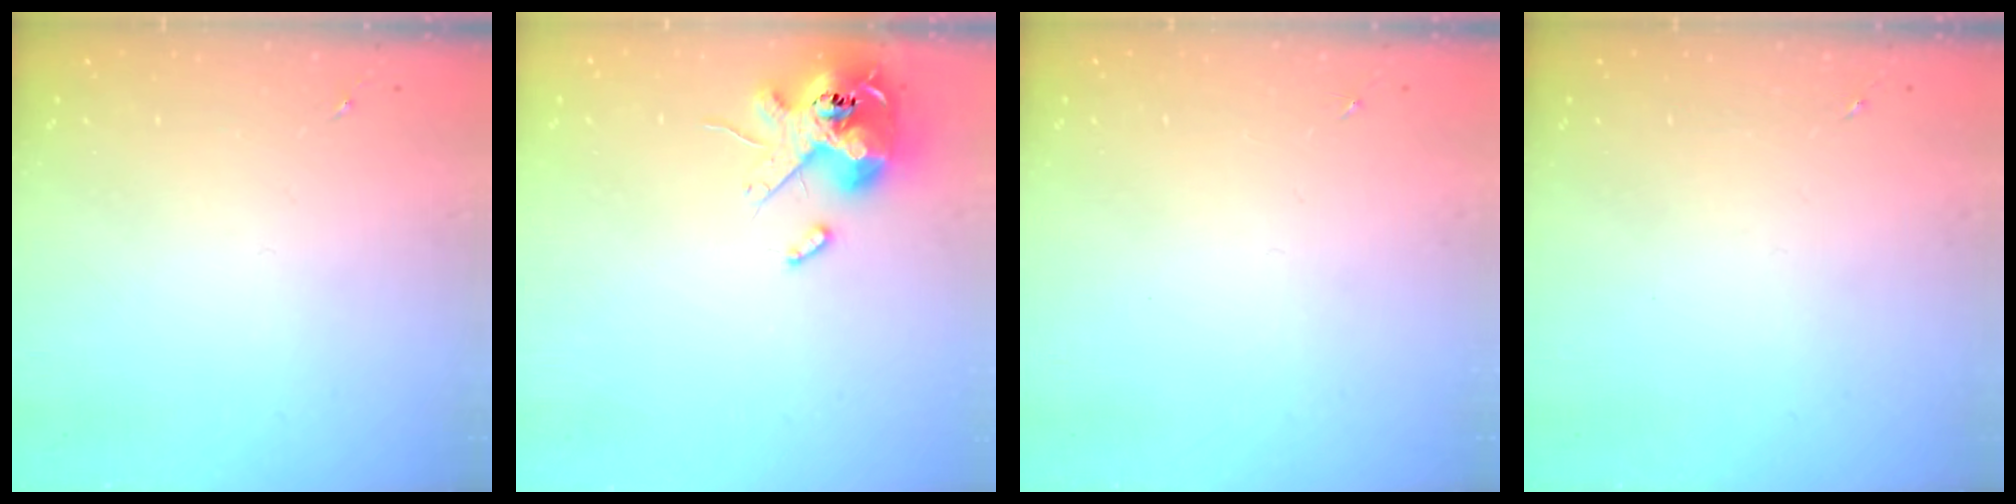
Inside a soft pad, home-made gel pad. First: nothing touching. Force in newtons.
{"total": 13.8, "press": 13.6, "slide": 2.2}
{"total": 0.0}
{"total": 0.0}